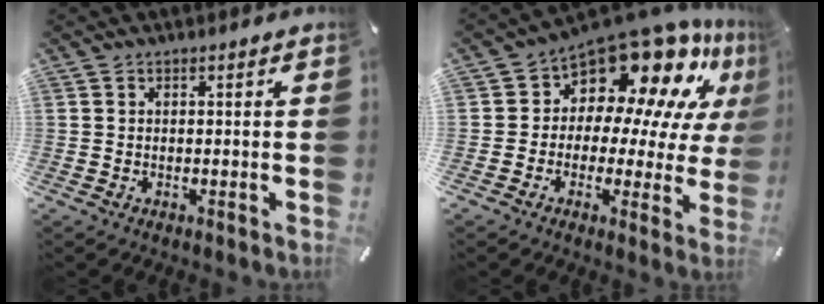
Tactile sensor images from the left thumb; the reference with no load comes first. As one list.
[{"total": 15.8, "force": [11.1, 8.1, 7.7], "torque": [-0.133, -0.094, 0.192]}]